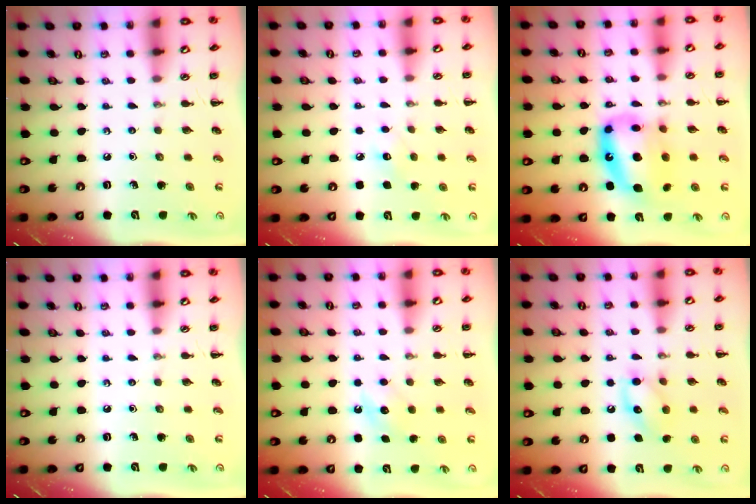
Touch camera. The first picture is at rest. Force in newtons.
{"total": 6.2, "press": 6.0, "slide": 1.6}
{"total": 14.8, "press": 14.4, "slide": 3.7}
{"total": 0.0}
{"total": 4.9, "press": 4.7, "slide": 1.4}
{"total": 11.3, "press": 11.2, "slide": 1.0}